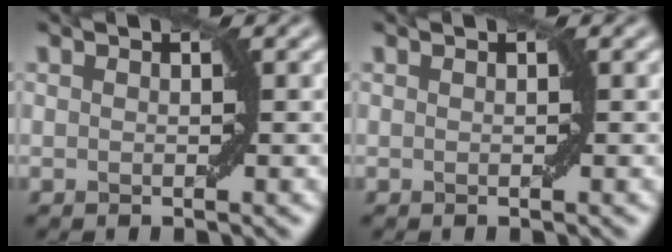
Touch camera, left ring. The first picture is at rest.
{"total": 0.0}